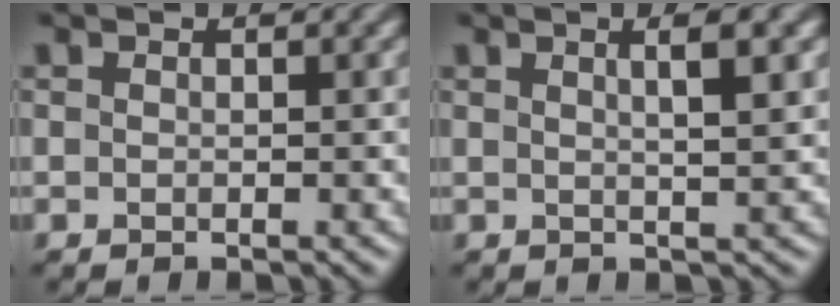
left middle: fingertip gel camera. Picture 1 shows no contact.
{"total": 3.7, "force": [1.5, 0.9, 3.2], "torque": [-0.029, 0.014, 0.009]}